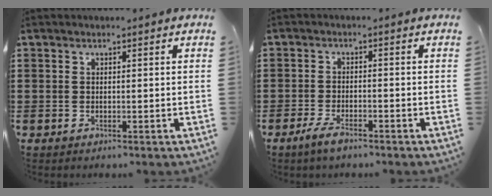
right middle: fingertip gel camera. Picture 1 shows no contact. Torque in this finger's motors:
{"motor_torque": [1.06, -0.55, 0.24, 0.08]}